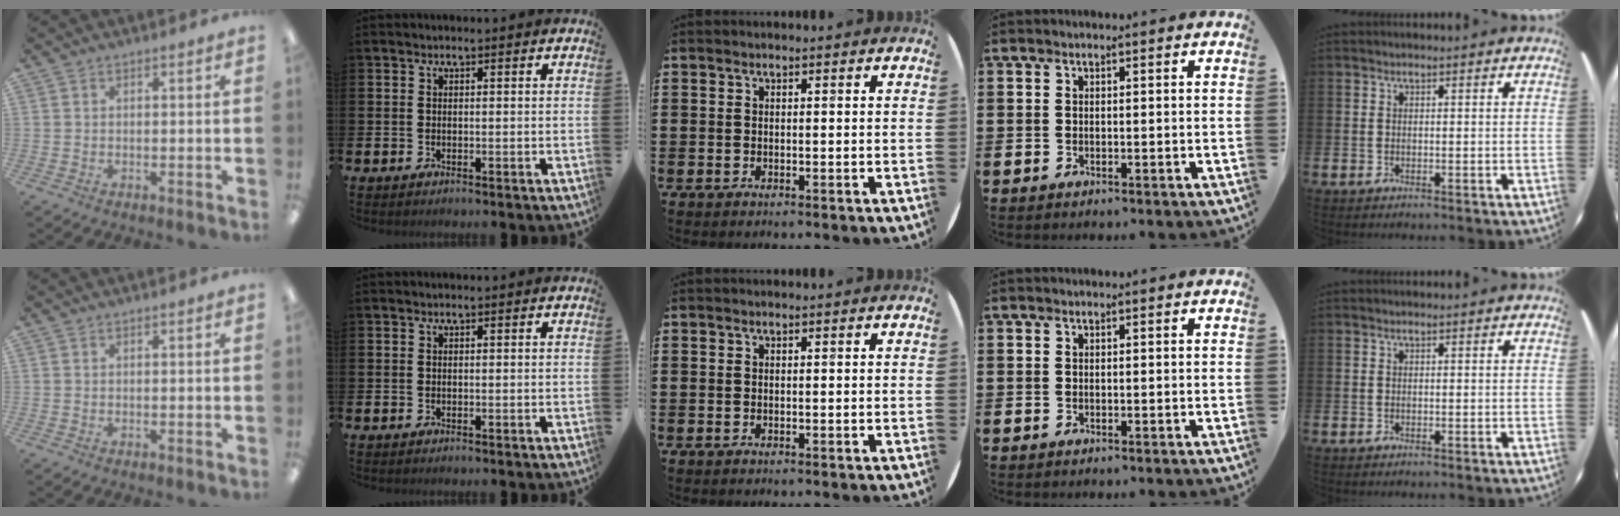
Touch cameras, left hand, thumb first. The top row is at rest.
{}